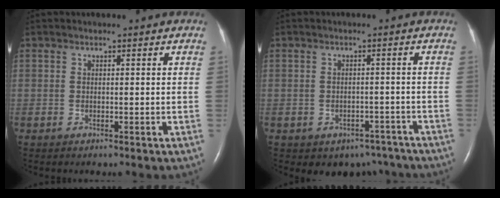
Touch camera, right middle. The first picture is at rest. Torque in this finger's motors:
{"motor_torque": [0.07, -0.08, 0.08, 0.05]}